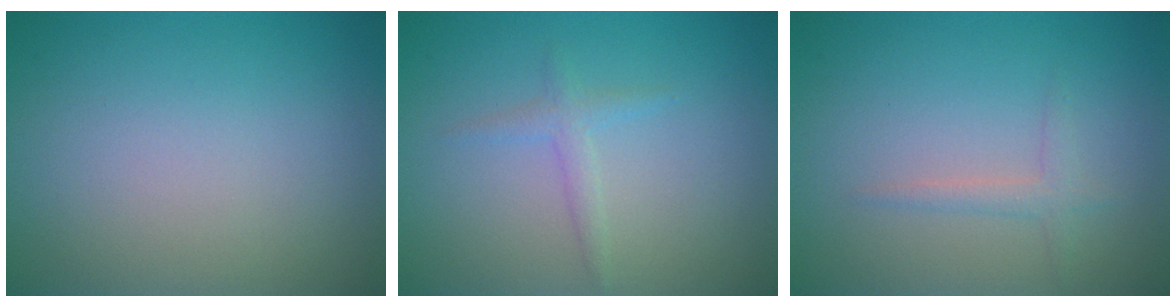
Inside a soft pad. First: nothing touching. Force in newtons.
{"total": 1.3, "press": 1.3, "slide": 0.1}
{"total": 1.3, "press": 1.3, "slide": 0.1}